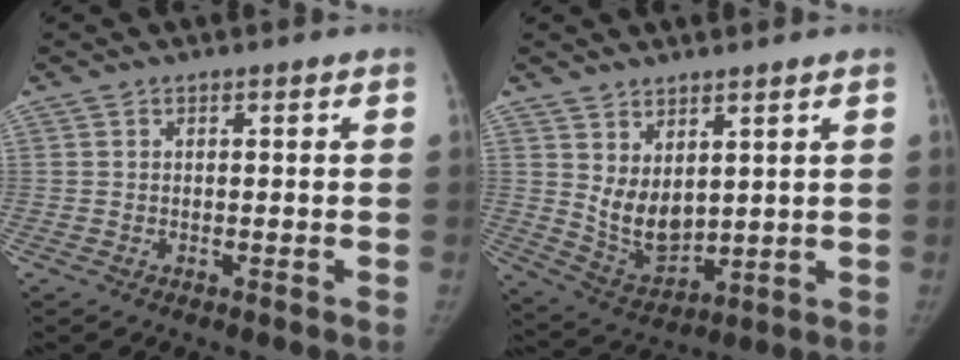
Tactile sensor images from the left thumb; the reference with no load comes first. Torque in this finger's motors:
{"motor_torque": [0.01, 0.10, 0.63, -0.80, 0.05]}